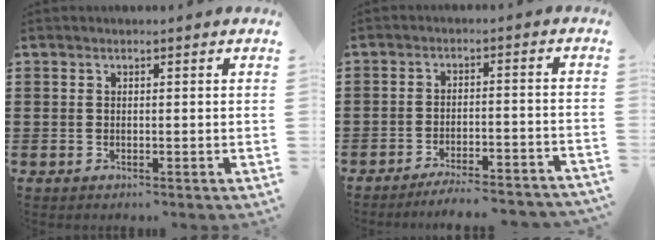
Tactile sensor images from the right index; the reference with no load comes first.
{"total": 4.4, "force": [-4.2, -0.2, 1.5], "torque": [-0.026, -0.006, -0.081]}